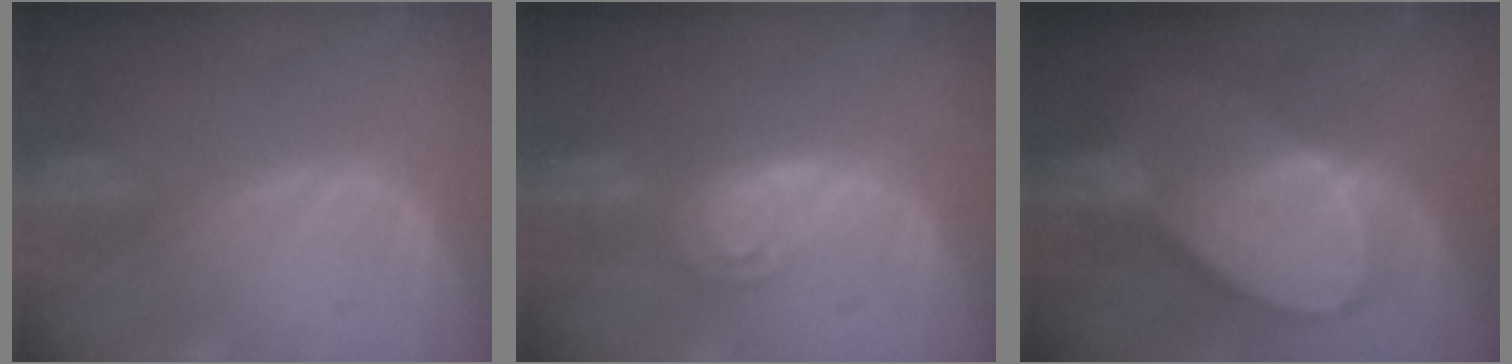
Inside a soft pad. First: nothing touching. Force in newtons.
{"total": 5.5, "press": 4.8, "slide": 2.6}
{"total": 9.7, "press": 8.6, "slide": 4.6}